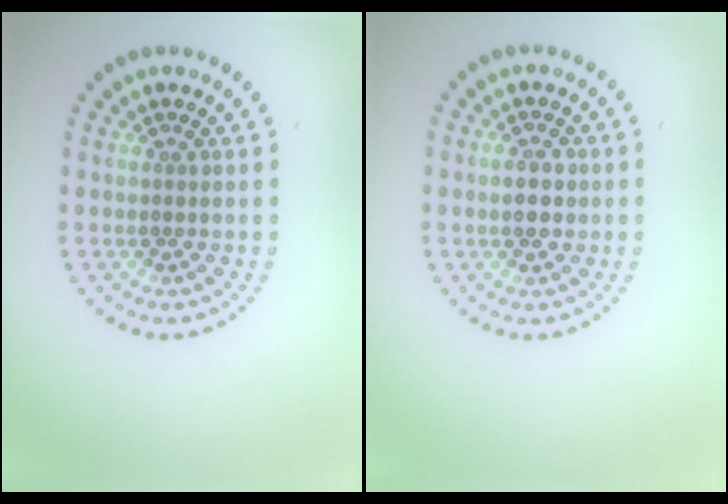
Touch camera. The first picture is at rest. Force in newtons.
{"total": 2.6, "press": 2.6, "slide": 0.0}